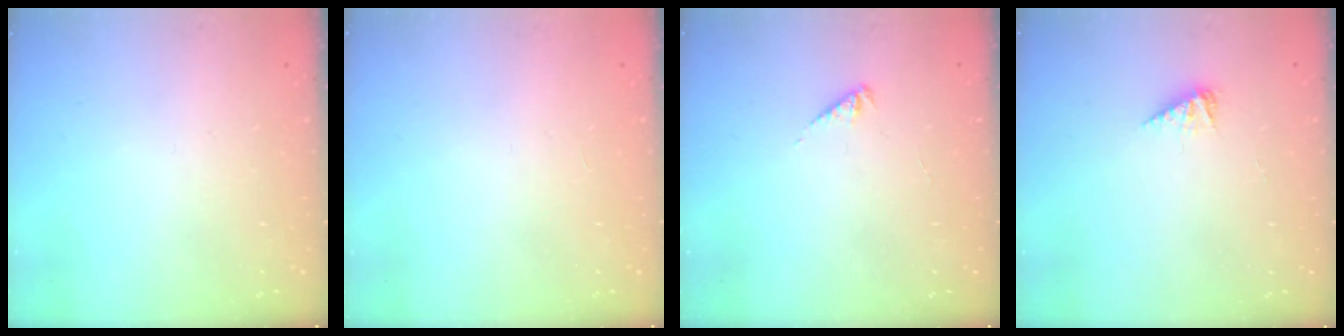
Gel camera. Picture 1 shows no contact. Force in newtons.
{"total": 0.0}
{"total": 2.0, "press": 1.9, "slide": 0.5}
{"total": 2.5, "press": 2.5, "slide": 0.4}